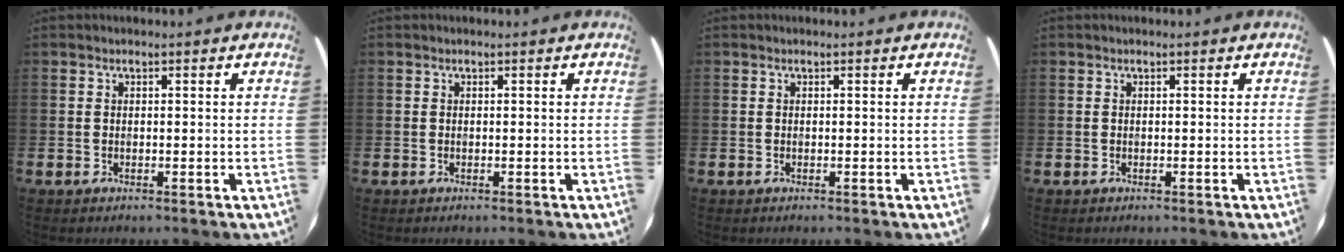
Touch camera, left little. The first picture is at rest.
{"total": 0.0}
{"total": 0.0}
{"total": 0.0}